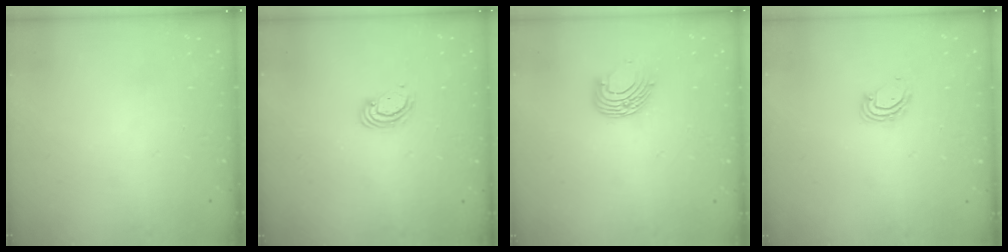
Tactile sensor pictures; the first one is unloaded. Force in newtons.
{"total": 2.9, "press": 2.9, "slide": 0.3}
{"total": 8.2, "press": 8.2, "slide": 0.8}
{"total": 5.0, "press": 5.0, "slide": 0.4}